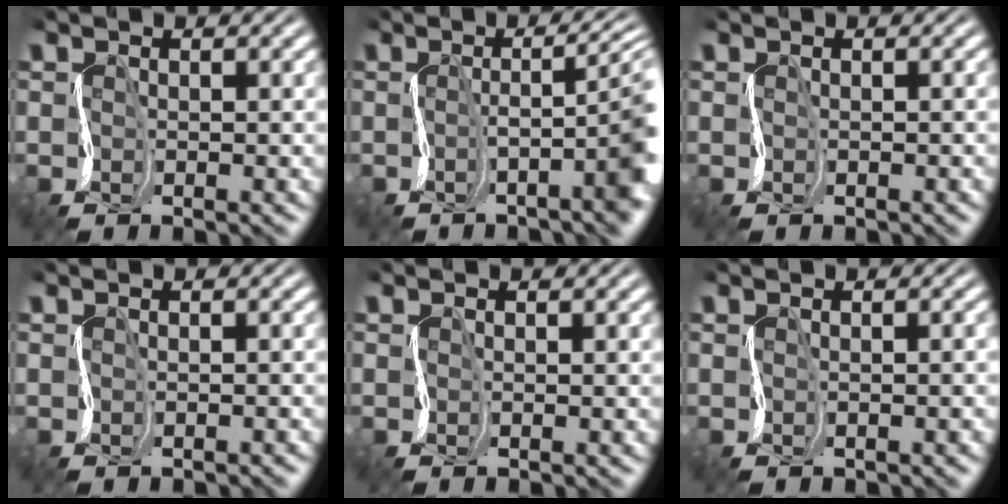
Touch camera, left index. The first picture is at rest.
{"total": 6.6, "force": [-1.1, 1.4, 6.4], "torque": [-0.084, 0.008, -0.011]}
{"total": 0.0}
{"total": 0.7, "force": [-0.7, 0.0, 0.0], "torque": [0.002, 0.007, -0.005]}
{"total": 0.0}
{"total": 1.3, "force": [-0.2, 0.7, 1.0], "torque": [0.003, 0.009, -0.009]}